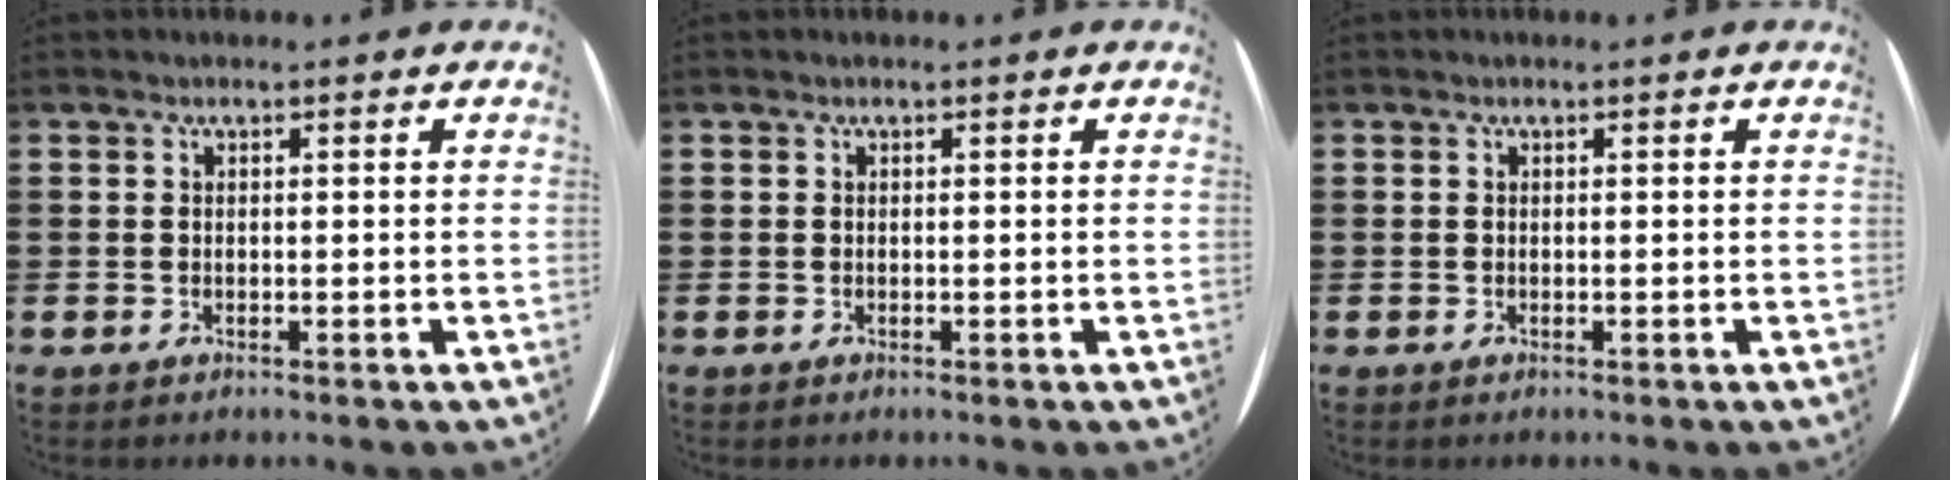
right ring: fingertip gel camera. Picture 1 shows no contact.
{"total": 0.0}
{"total": 0.0}